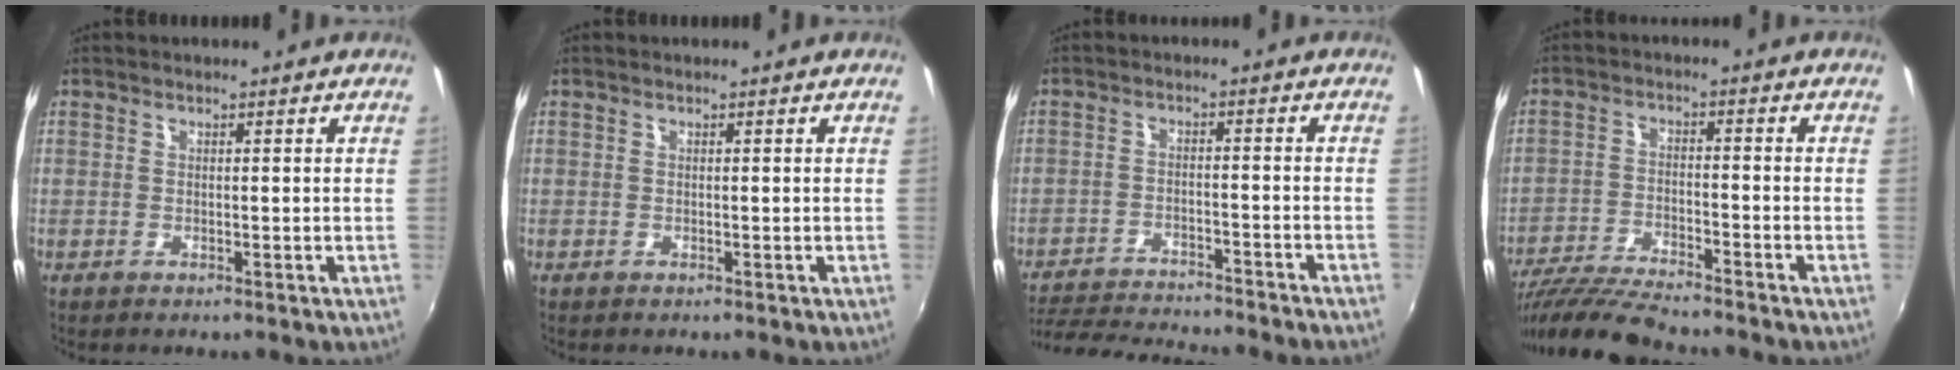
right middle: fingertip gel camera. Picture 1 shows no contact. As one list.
[{"total": 0.0}, {"total": 15.6, "force": [-14.0, 1.6, 6.8], "torque": [-0.142, -0.016, -0.210]}, {"total": 11.6, "force": [-10.5, 1.0, 4.8], "torque": [-0.121, -0.020, -0.197]}]